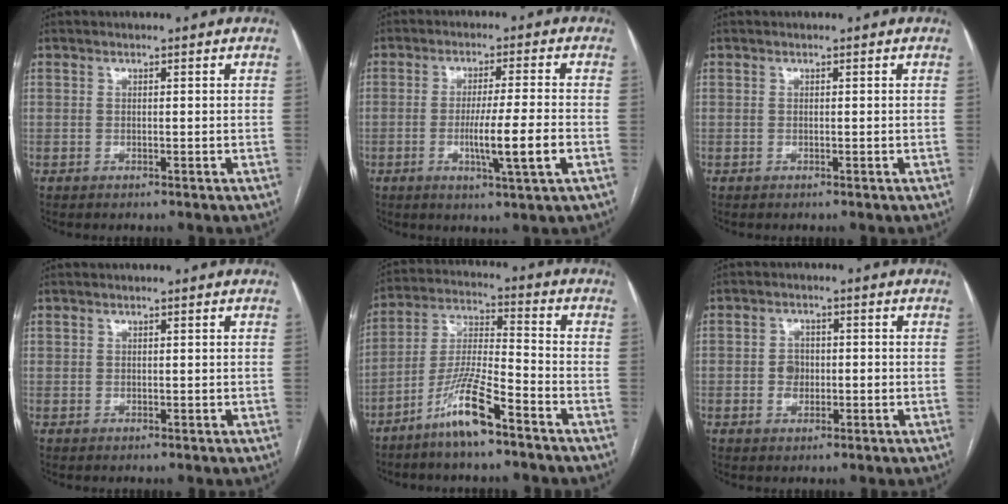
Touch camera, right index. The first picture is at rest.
{"total": 8.3, "force": [-2.2, -0.4, 8.0], "torque": [-0.135, -0.015, -0.039]}
{"total": 0.0}
{"total": 0.6, "force": [0.3, 0.4, 0.2], "torque": [-0.001, 0.001, 0.006]}
{"total": 10.4, "force": [-7.0, 0.9, 7.7], "torque": [-0.158, -0.011, -0.136]}
{"total": 3.3, "force": [-0.4, 2.6, 1.9], "torque": [-0.029, 0.008, -0.006]}